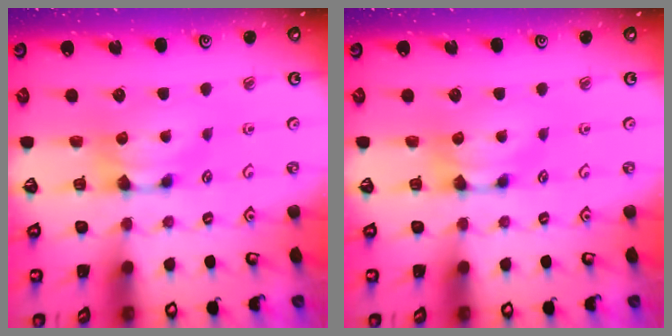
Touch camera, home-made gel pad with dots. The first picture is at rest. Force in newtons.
{"total": 0.0}